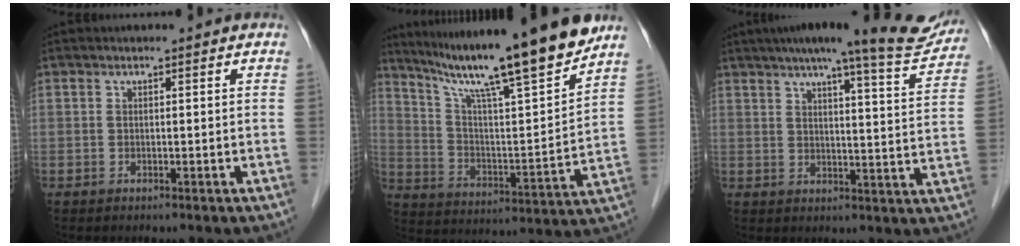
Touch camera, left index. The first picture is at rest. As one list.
[{"total": 20.0, "force": [16.5, -0.6, 11.2], "torque": [-0.182, -0.014, 0.263]}, {"total": 17.7, "force": [15.5, 1.7, 8.5], "torque": [-0.107, -0.005, 0.187]}]